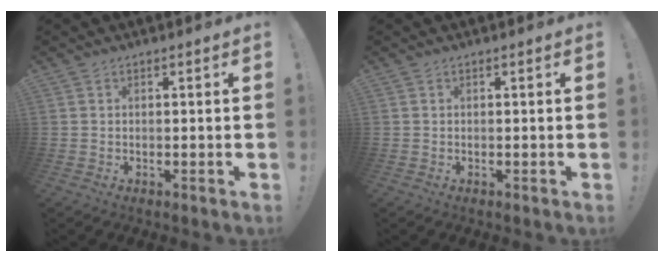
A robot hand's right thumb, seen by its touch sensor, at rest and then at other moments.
{"total": 0.0}